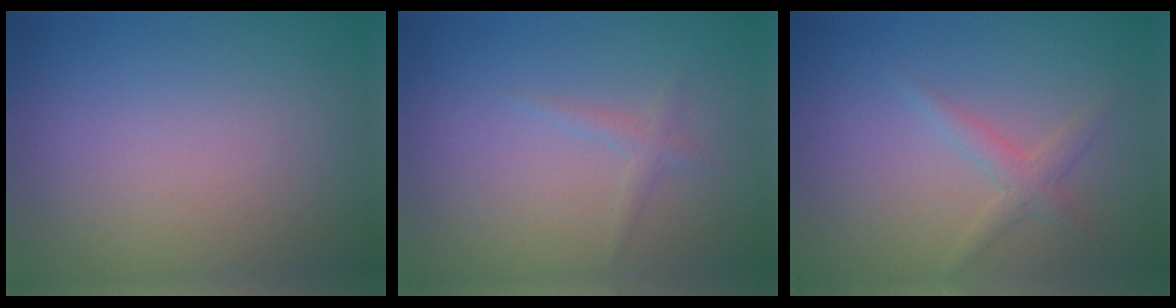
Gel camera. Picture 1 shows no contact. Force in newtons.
{"total": 1.0, "press": 1.0, "slide": 0.1}
{"total": 1.7, "press": 1.7, "slide": 0.1}